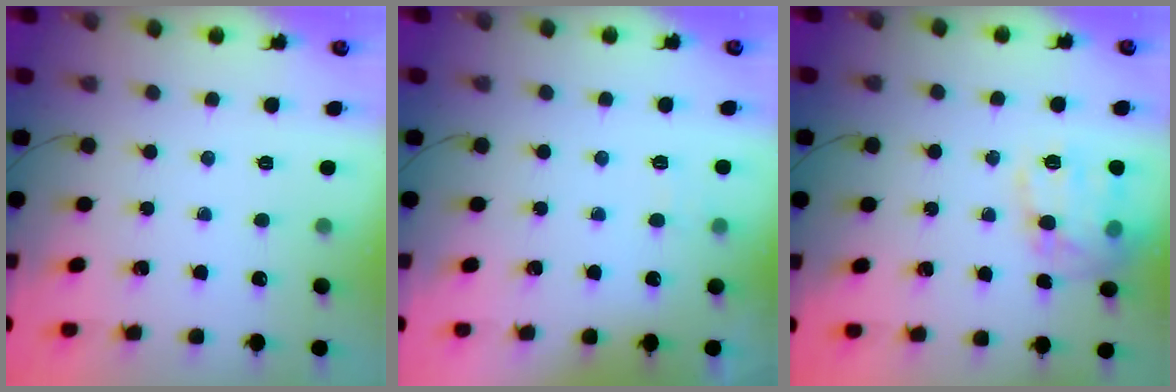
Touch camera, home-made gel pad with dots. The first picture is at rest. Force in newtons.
{"total": 5.8, "press": 5.6, "slide": 1.6}
{"total": 16.0, "press": 16.0, "slide": 0.6}